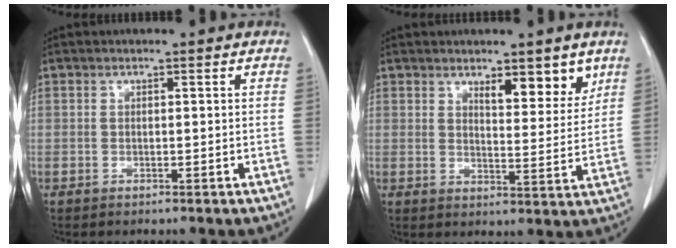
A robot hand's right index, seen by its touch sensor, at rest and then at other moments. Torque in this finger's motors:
{"motor_torque": [0.06, 0.40, 0.15, 0.01]}